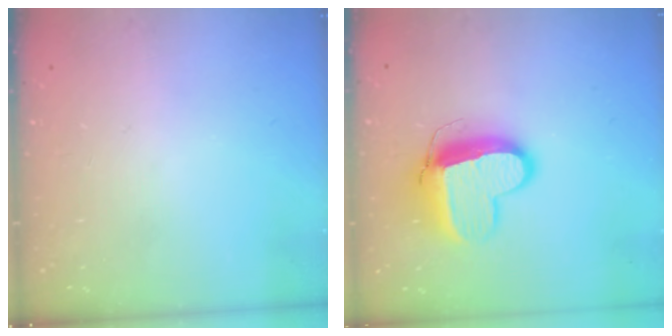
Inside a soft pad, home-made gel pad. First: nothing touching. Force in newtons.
{"total": 12.7, "press": 12.6, "slide": 1.4}